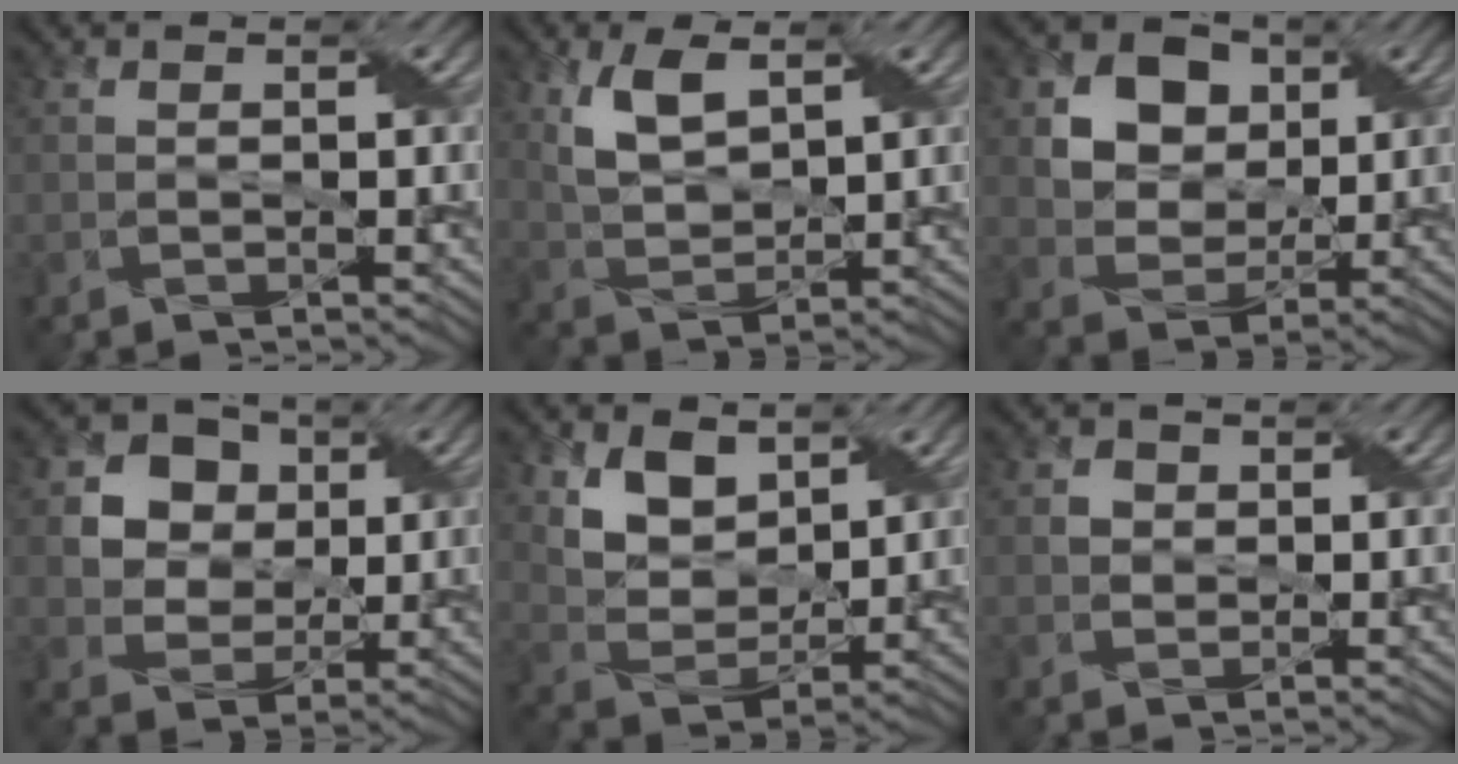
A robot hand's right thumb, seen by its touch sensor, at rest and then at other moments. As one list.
[{"total": 6.2, "force": [2.9, 3.1, 4.5], "torque": [-0.108, -0.002, 0.058]}, {"total": 9.4, "force": [3.6, 7.4, 4.6], "torque": [-0.137, 0.002, 0.071]}, {"total": 8.0, "force": [2.6, 6.7, 3.6], "torque": [-0.106, 0.005, 0.037]}, {"total": 7.0, "force": [3.6, 4.6, 3.8], "torque": [-0.097, -0.014, 0.059]}, {"total": 1.9, "force": [0.4, 1.7, 0.6], "torque": [-0.013, -0.001, 0.004]}]